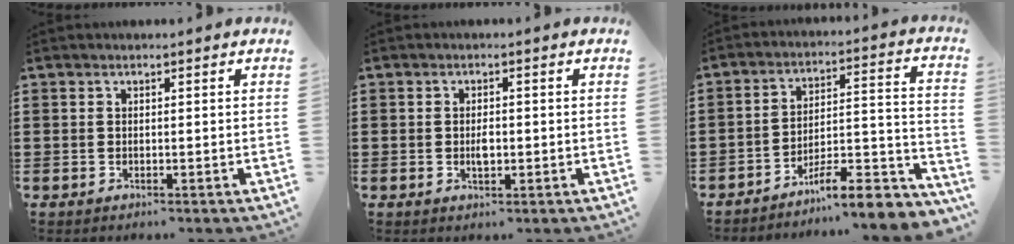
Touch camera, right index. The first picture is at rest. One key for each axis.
{"total": 2.2, "fx": -0.3, "fy": 1.0, "fz": 2.0, "tx": -0.037, "ty": 0.000, "tz": -0.004}
{"total": 8.8, "fx": -7.5, "fy": 1.5, "fz": 4.5, "tx": -0.059, "ty": 0.012, "tz": -0.140}